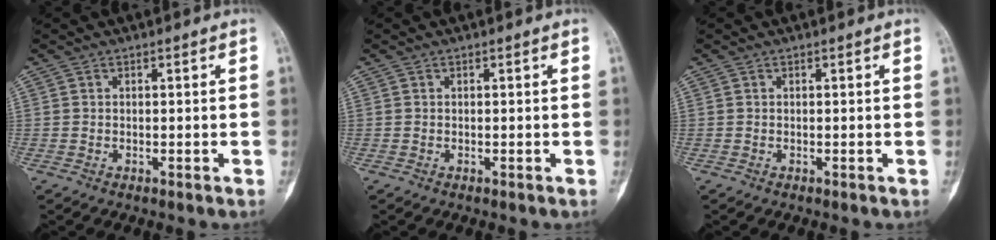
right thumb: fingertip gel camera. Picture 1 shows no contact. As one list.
[{"total": 0.0}, {"total": 0.0}]